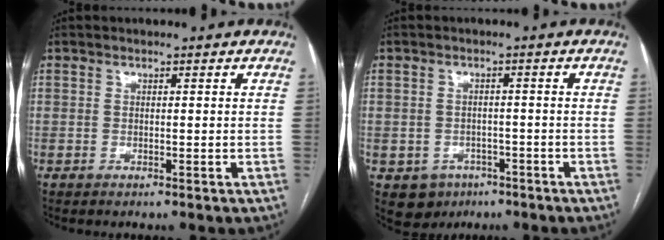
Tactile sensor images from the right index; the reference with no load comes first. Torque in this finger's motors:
{"motor_torque": [-0.21, -0.15, -0.42, -0.20]}